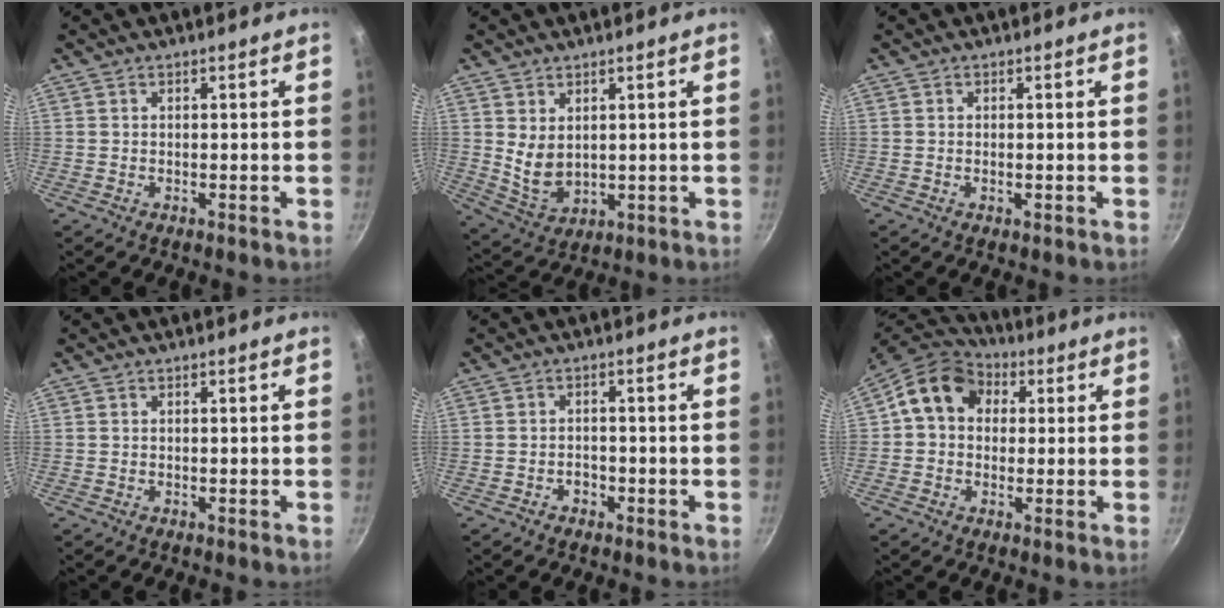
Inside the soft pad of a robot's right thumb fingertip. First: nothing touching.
{"total": 6.3, "force": [1.8, 4.2, 4.4], "torque": [-0.068, -0.026, 0.051]}
{"total": 0.9, "force": [-0.2, 0.4, 0.8], "torque": [-0.014, 0.001, -0.004]}
{"total": 0.0}
{"total": 2.0, "force": [-1.1, 1.5, 0.8], "torque": [0.000, 0.014, -0.015]}
{"total": 12.2, "force": [2.8, 9.9, 6.5], "torque": [-0.083, 0.026, 0.026]}